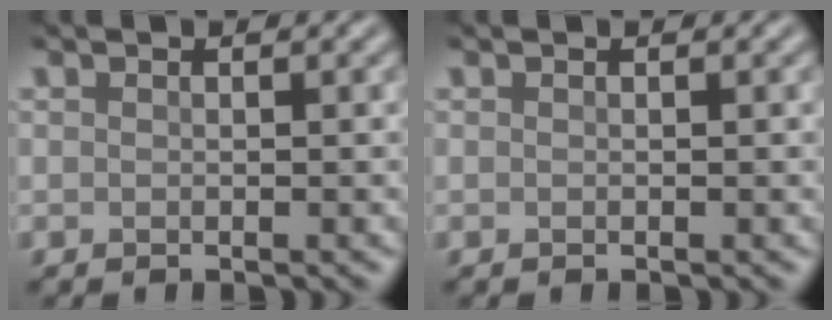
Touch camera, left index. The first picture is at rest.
{"total": 0.0}